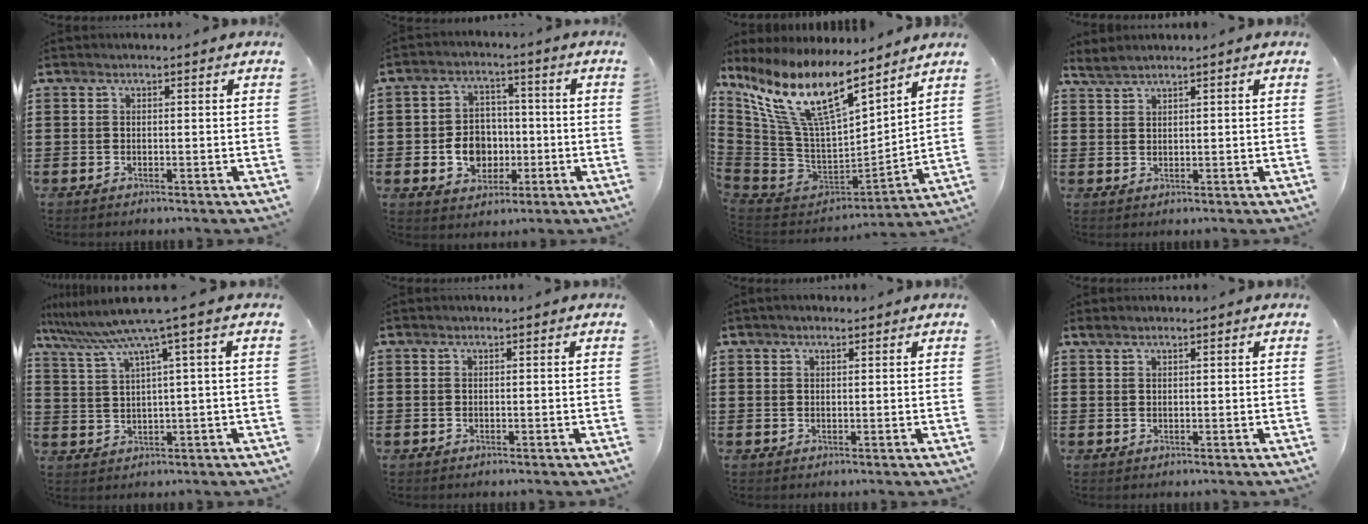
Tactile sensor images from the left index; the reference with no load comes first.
{"total": 6.8, "force": [-1.4, 5.6, 3.5], "torque": [-0.075, 0.010, -0.026]}
{"total": 15.5, "force": [9.4, 4.4, 11.4], "torque": [-0.264, -0.061, 0.163]}
{"total": 1.7, "force": [1.6, -0.1, 0.7], "torque": [-0.017, 0.000, 0.031]}
{"total": 6.8, "force": [3.6, -0.8, 5.8], "torque": [-0.132, -0.031, 0.055]}
{"total": 0.0}
{"total": 0.9, "force": [0.7, 0.3, 0.6], "torque": [-0.011, 0.003, 0.011]}
{"total": 0.8, "force": [0.6, 0.0, 0.6], "torque": [-0.012, 0.001, 0.011]}